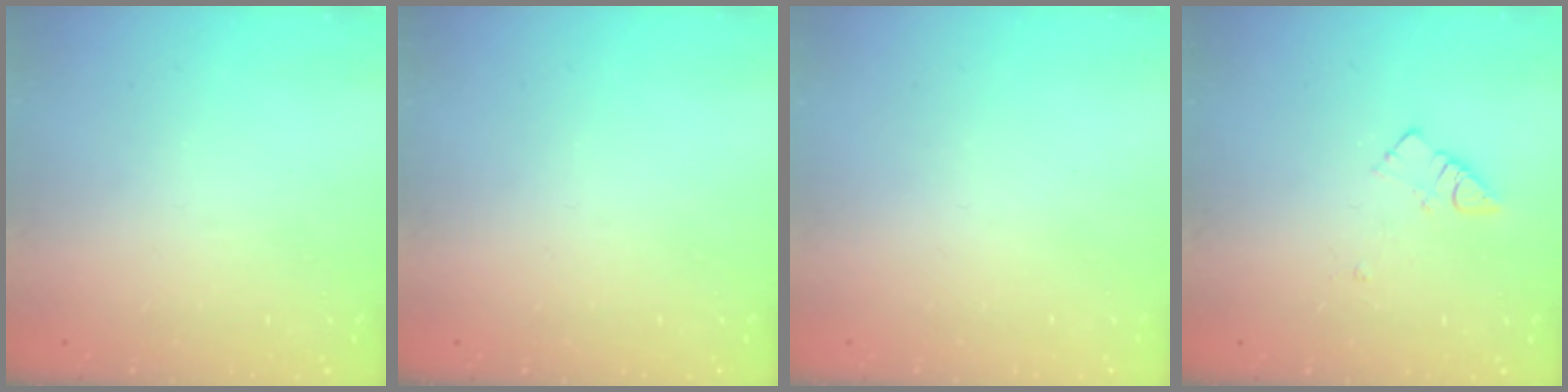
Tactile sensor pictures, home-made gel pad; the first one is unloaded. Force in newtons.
{"total": 0.0}
{"total": 1.8, "press": 1.7, "slide": 0.1}
{"total": 5.2, "press": 5.1, "slide": 0.8}